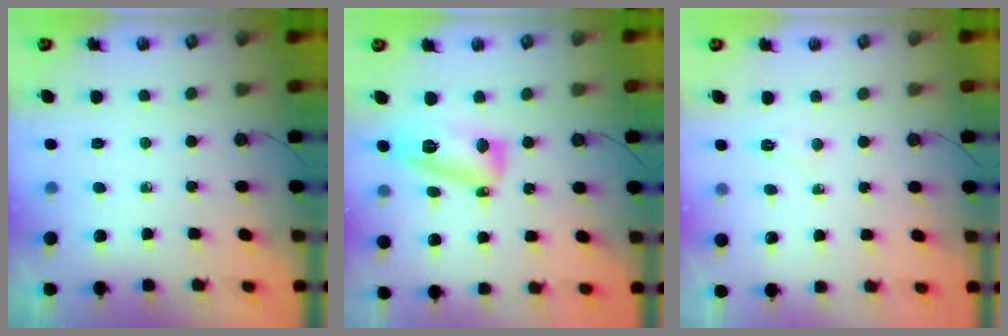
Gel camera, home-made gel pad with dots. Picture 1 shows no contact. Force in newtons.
{"total": 14.1, "press": 14.1, "slide": 1.3}
{"total": 3.6, "press": 3.6, "slide": 0.5}